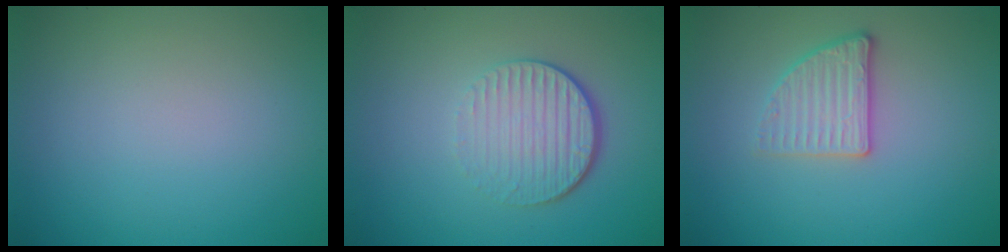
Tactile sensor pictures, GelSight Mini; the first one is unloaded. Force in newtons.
{"total": 4.3, "press": 2.9, "slide": 3.2}
{"total": 2.7, "press": 2.5, "slide": 1.0}